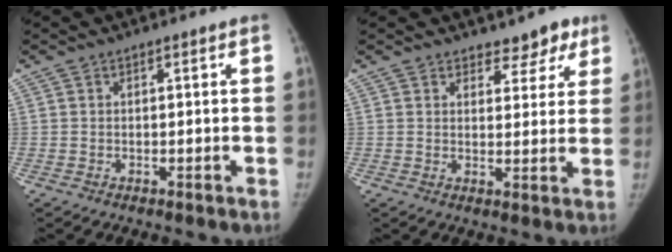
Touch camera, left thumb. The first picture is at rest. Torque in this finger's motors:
{"motor_torque": [0.01, 0.04, -0.03, 0.07, -0.01]}